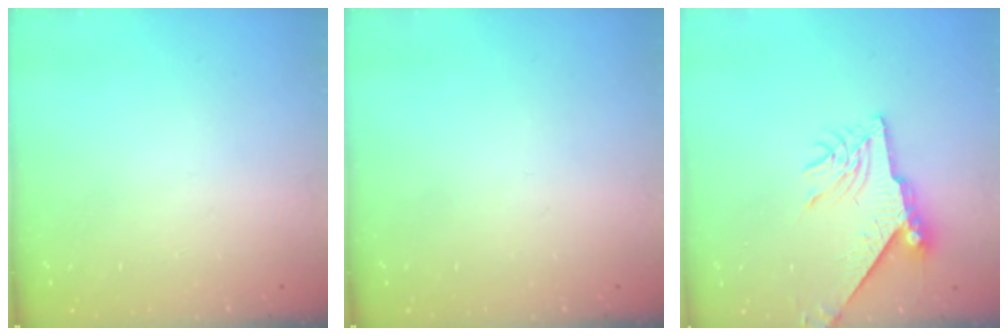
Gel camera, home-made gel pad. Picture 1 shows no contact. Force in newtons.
{"total": 0.0}
{"total": 9.2, "press": 9.1, "slide": 0.9}